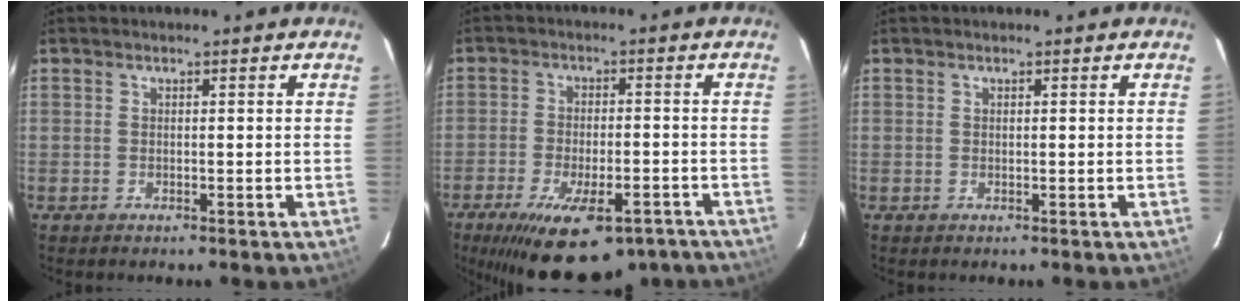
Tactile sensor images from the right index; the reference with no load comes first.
{"total": 20.2, "force": [-13.8, 7.9, 12.5], "torque": [-0.238, -0.039, -0.197]}
{"total": 0.0}